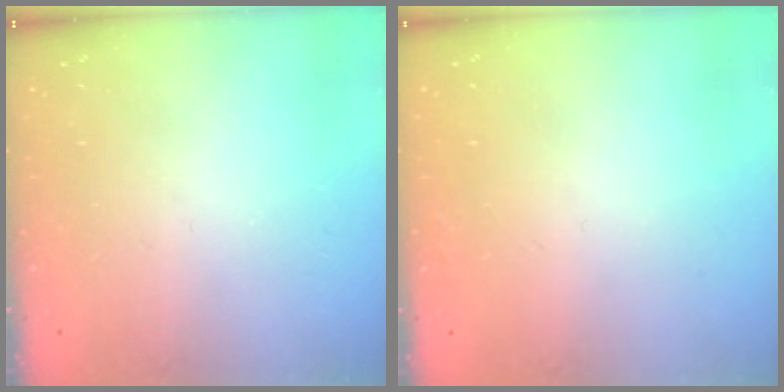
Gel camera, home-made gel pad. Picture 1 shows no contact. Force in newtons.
{"total": 1.6, "press": 1.5, "slide": 0.1}